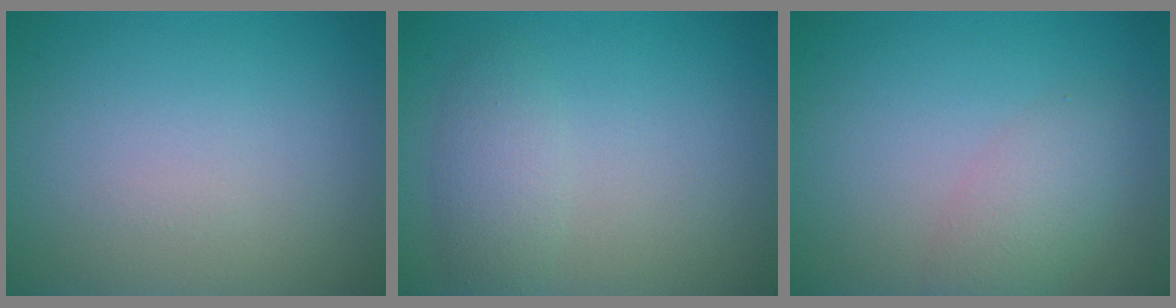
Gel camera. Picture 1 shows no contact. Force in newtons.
{"total": 2.3, "press": 2.3, "slide": 0.0}
{"total": 2.6, "press": 2.6, "slide": 0.1}